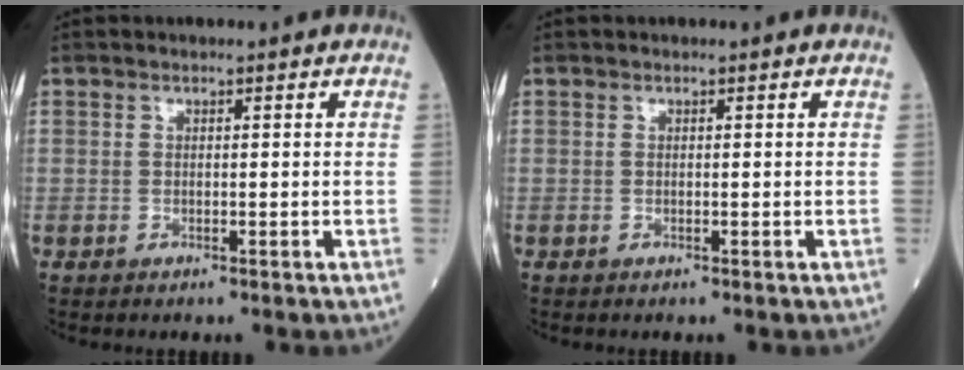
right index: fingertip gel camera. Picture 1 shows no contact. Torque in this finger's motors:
{"motor_torque": [0.02, 0.01, 0.00, 0.00]}